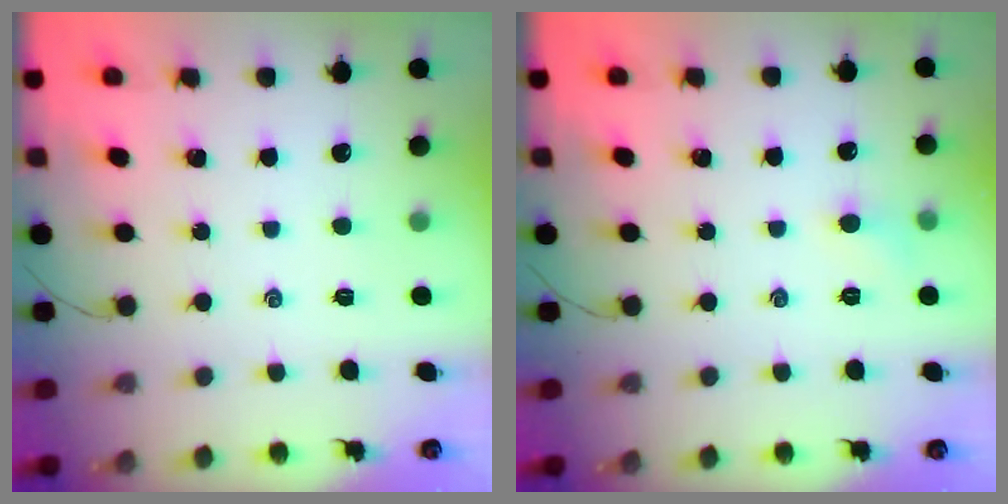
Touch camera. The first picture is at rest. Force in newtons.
{"total": 4.7, "press": 4.5, "slide": 1.4}